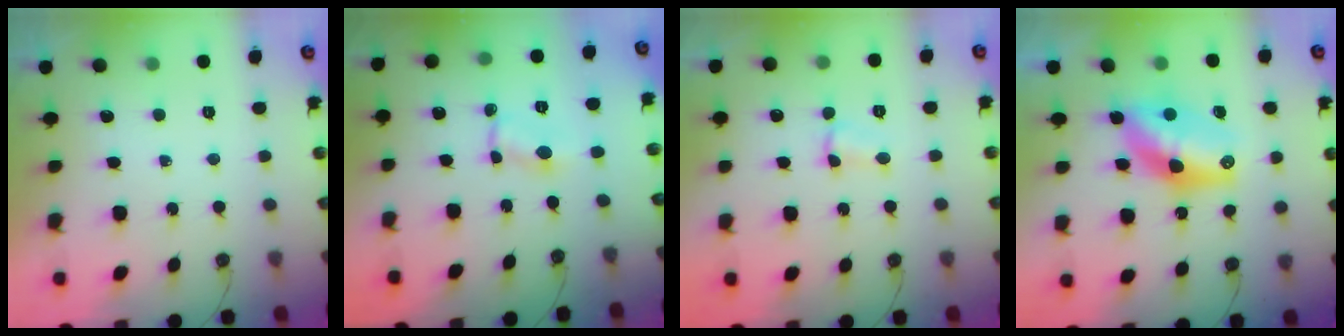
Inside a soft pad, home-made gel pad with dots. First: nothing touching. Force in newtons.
{"total": 0.9, "press": 0.9, "slide": 0.1}
{"total": 4.1, "press": 4.1, "slide": 0.5}
{"total": 11.7, "press": 11.7, "slide": 0.9}